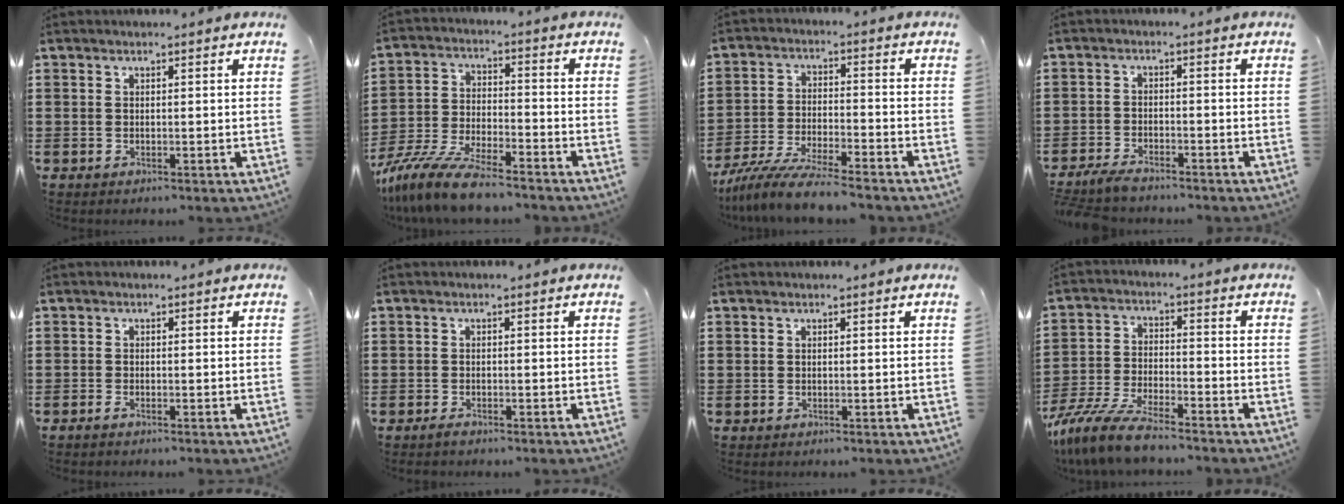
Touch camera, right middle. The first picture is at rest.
{"total": 9.6, "force": [-8.7, 0.9, 4.0], "torque": [-0.091, 0.007, -0.172]}
{"total": 7.9, "force": [-7.3, -0.2, 3.0], "torque": [-0.066, -0.006, -0.141]}
{"total": 3.1, "force": [-2.9, 0.6, 0.9], "torque": [-0.033, -0.001, -0.064]}
{"total": 0.8, "force": [-0.6, 0.1, 0.4], "torque": [-0.010, -0.005, -0.011]}
{"total": 0.9, "force": [-0.7, 0.3, 0.4], "torque": [-0.009, -0.003, -0.014]}
{"total": 0.0}
{"total": 7.9, "force": [-7.2, 0.6, 3.3], "torque": [-0.079, -0.003, -0.142]}